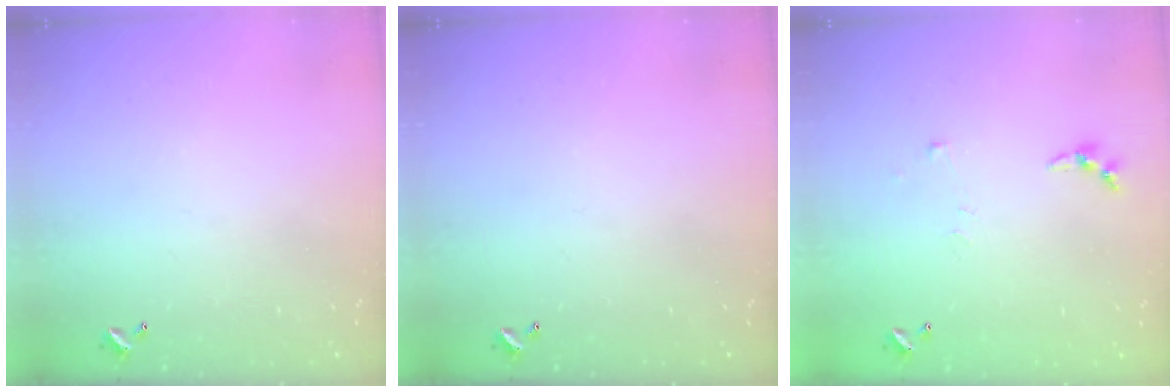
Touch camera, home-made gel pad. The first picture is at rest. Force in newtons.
{"total": 0.0}
{"total": 4.2, "press": 4.2, "slide": 0.5}